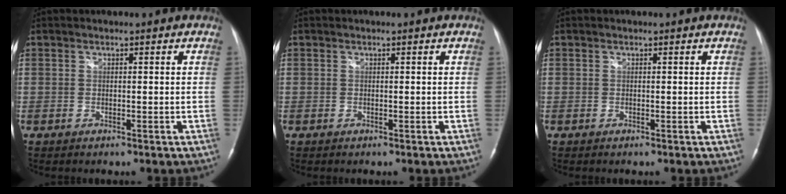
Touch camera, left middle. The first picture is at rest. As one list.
[{"total": 0.0}, {"total": 0.0}]